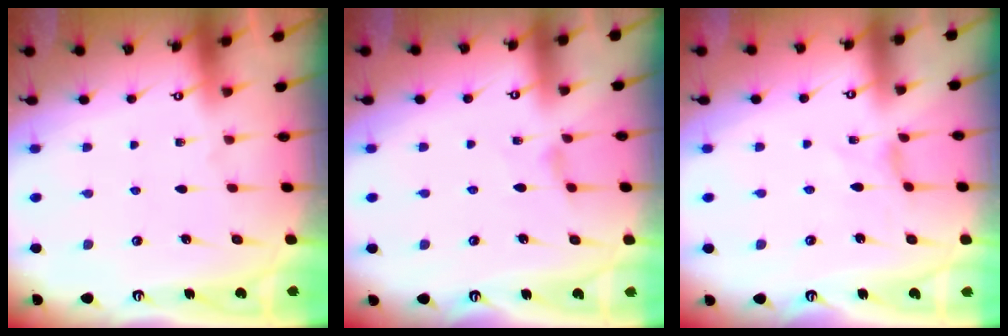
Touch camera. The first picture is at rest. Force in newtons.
{"total": 1.9, "press": 1.9, "slide": 0.4}
{"total": 0.0}